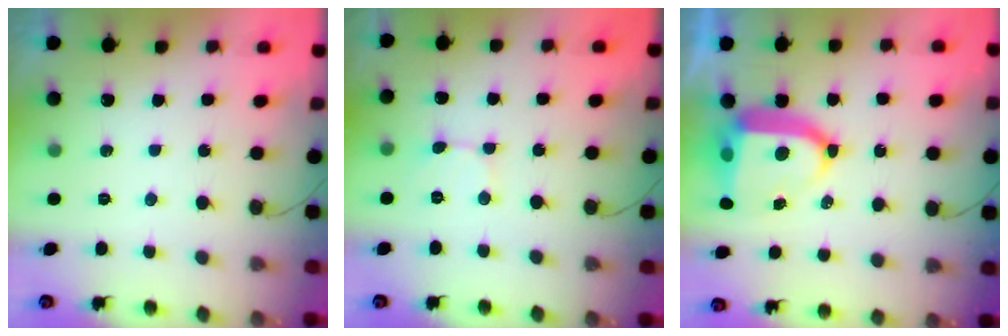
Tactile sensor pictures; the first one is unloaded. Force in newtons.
{"total": 2.4, "press": 2.4, "slide": 0.3}
{"total": 10.5, "press": 10.4, "slide": 1.2}